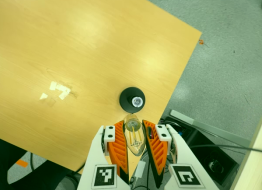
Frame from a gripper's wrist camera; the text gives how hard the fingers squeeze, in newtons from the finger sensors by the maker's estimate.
{"total": 21.6, "left": 24.3, "right": 18.9}